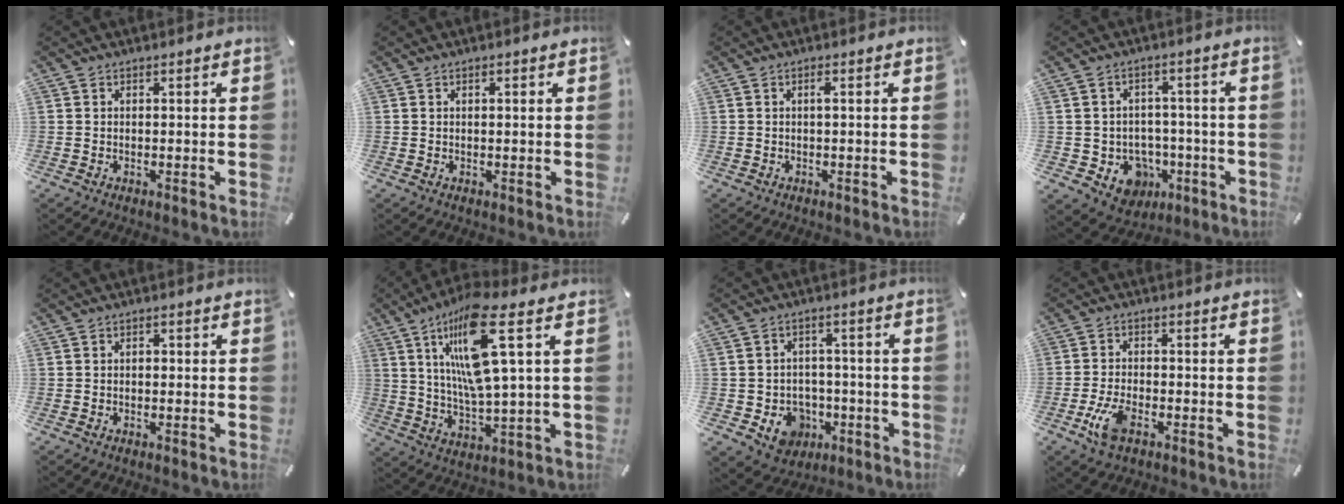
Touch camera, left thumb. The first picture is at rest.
{"total": 1.0, "force": [0.3, 0.5, 0.8], "torque": [-0.017, 0.005, 0.003]}
{"total": 1.3, "force": [0.1, 0.1, 1.3], "torque": [-0.025, 0.000, 0.001]}
{"total": 8.4, "force": [-1.4, 7.9, 2.5], "torque": [-0.039, 0.002, -0.013]}
{"total": 1.4, "force": [0.1, 1.0, 1.0], "torque": [-0.013, 0.002, -0.003]}
{"total": 17.2, "force": [7.1, 3.2, 15.4], "torque": [-0.312, -0.026, 0.102]}
{"total": 7.8, "force": [-1.8, 7.3, 2.1], "torque": [-0.039, 0.011, -0.023]}
{"total": 6.7, "force": [-2.8, 3.4, 5.0], "torque": [-0.119, 0.000, -0.055]}